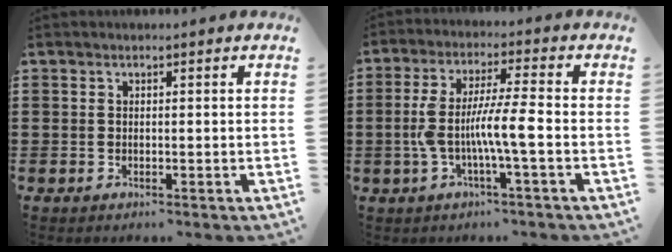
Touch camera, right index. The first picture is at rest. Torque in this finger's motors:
{"motor_torque": [1.80, -0.07, 0.94, 0.21]}